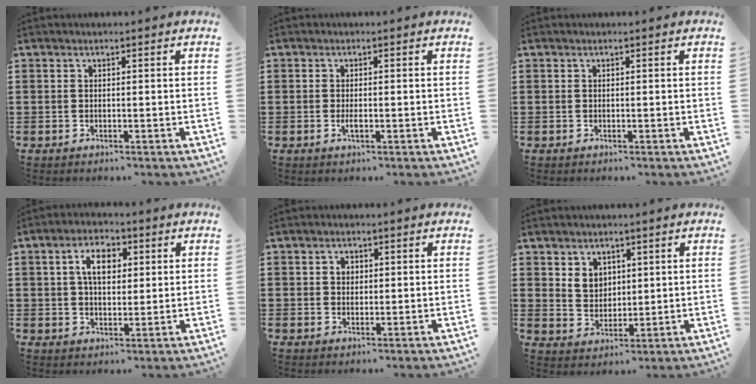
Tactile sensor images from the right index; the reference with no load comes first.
{"total": 1.3, "force": [-0.3, 0.3, 1.2], "torque": [-0.031, -0.006, -0.007]}
{"total": 0.0}
{"total": 5.5, "force": [1.5, 3.2, 4.2], "torque": [-0.080, 0.008, 0.019]}
{"total": 1.5, "force": [0.4, 1.3, 0.6], "torque": [-0.016, 0.010, 0.006]}
{"total": 4.0, "force": [2.2, 3.2, 0.9], "torque": [-0.022, 0.008, 0.040]}